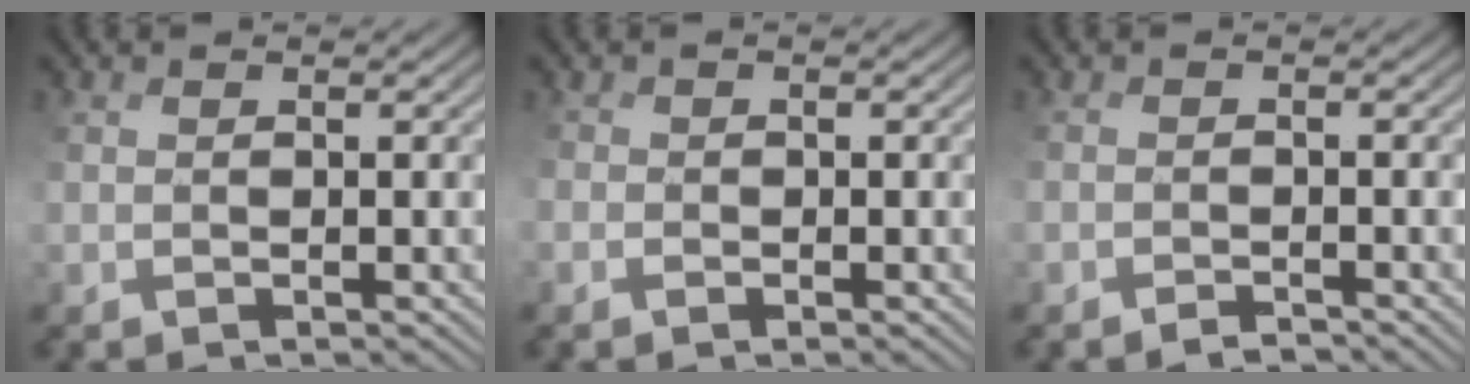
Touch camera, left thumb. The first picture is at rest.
{"total": 1.3, "force": [-0.5, 1.1, 0.6], "torque": [-0.014, 0.001, -0.006]}
{"total": 1.7, "force": [-1.7, 0.0, 0.4], "torque": [0.002, 0.003, -0.030]}